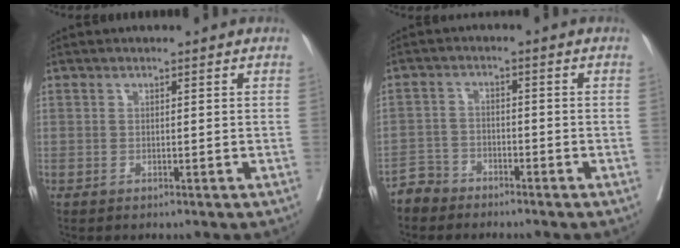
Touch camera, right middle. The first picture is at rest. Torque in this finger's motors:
{"motor_torque": [0.30, -0.29, -0.03, 0.01]}